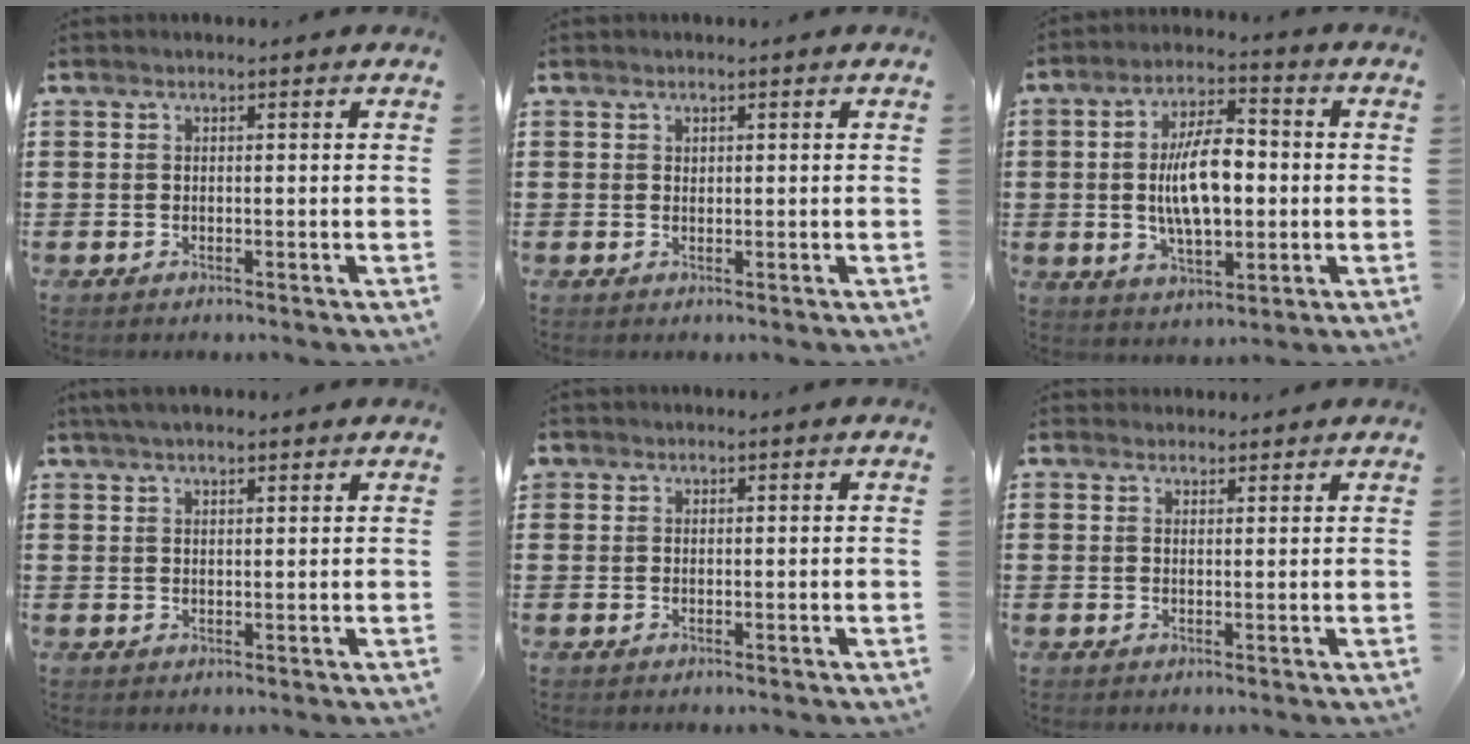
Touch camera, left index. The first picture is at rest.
{"total": 0.6, "force": [0.5, 0.4, 0.2], "torque": [-0.005, 0.002, 0.010]}
{"total": 10.7, "force": [0.0, 4.9, 9.5], "torque": [-0.186, 0.007, -0.007]}
{"total": 2.7, "force": [2.2, 0.5, 1.4], "torque": [-0.032, 0.006, 0.041]}
{"total": 0.6, "force": [0.4, 0.5, 0.1], "torque": [-0.005, 0.003, 0.008]}
{"total": 1.5, "force": [1.5, 0.5, 0.0], "torque": [-0.004, 0.002, 0.030]}